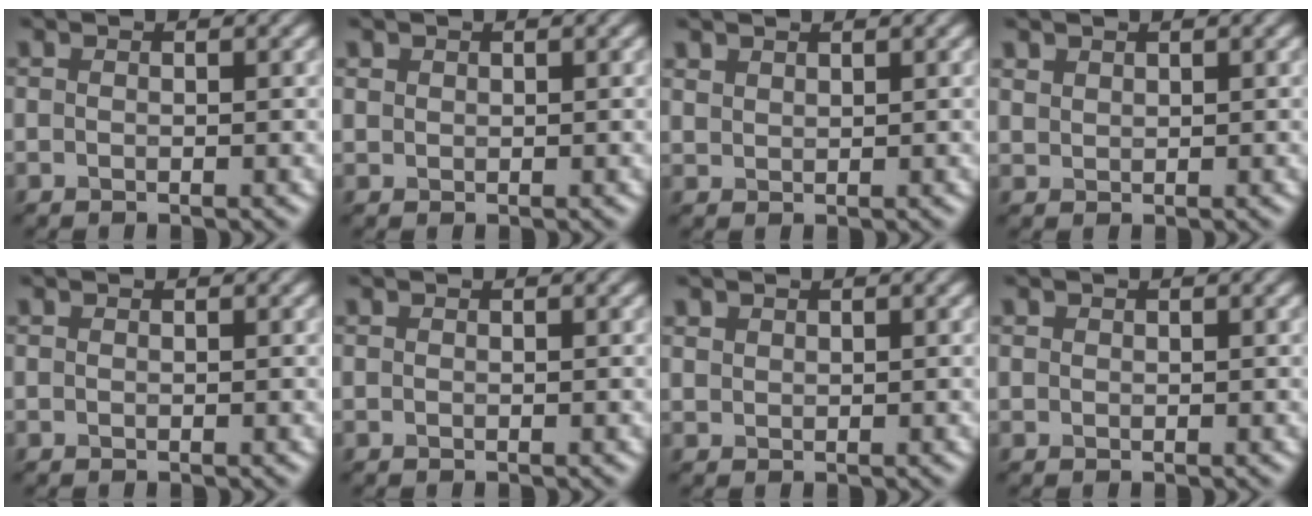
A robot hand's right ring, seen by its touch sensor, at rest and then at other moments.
{"total": 1.4, "force": [-0.2, -0.8, -1.1], "torque": [-0.007, -0.005, 0.016]}
{"total": 1.9, "force": [0.8, -1.0, -1.4], "torque": [-0.010, -0.004, 0.040]}
{"total": 1.8, "force": [0.4, -1.0, -1.4], "torque": [-0.008, -0.004, 0.035]}
{"total": 0.0}
{"total": 0.0}
{"total": 1.6, "force": [0.0, -1.0, -1.3], "torque": [-0.007, -0.007, 0.025]}
{"total": 0.7, "force": [0.0, -0.4, -0.6], "torque": [-0.004, 0.000, 0.006]}